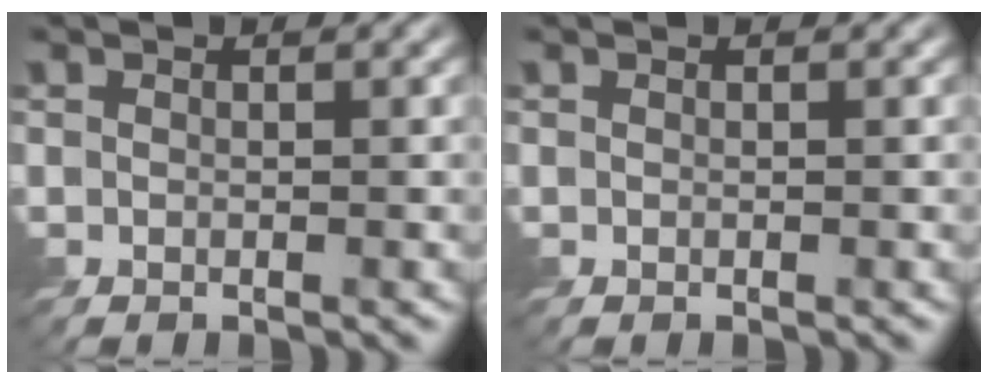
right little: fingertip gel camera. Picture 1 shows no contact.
{"total": 0.0}